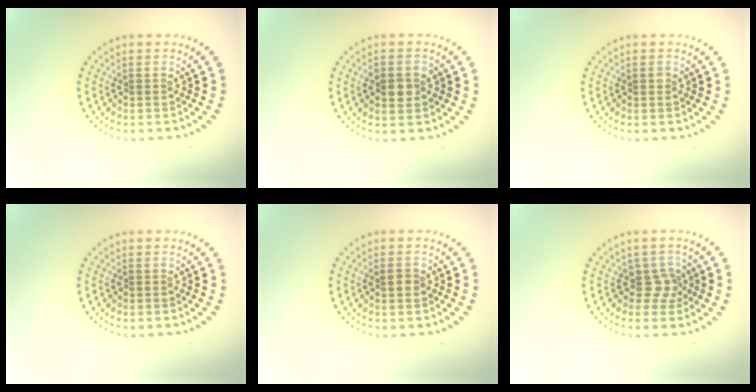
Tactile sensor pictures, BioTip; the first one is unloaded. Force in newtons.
{"total": 2.3, "press": 2.2, "slide": 0.3}
{"total": 0.5, "press": 0.5, "slide": 0.1}
{"total": 0.0}
{"total": 1.1, "press": 1.1, "slide": 0.1}
{"total": 2.0, "press": 1.4, "slide": 1.4}